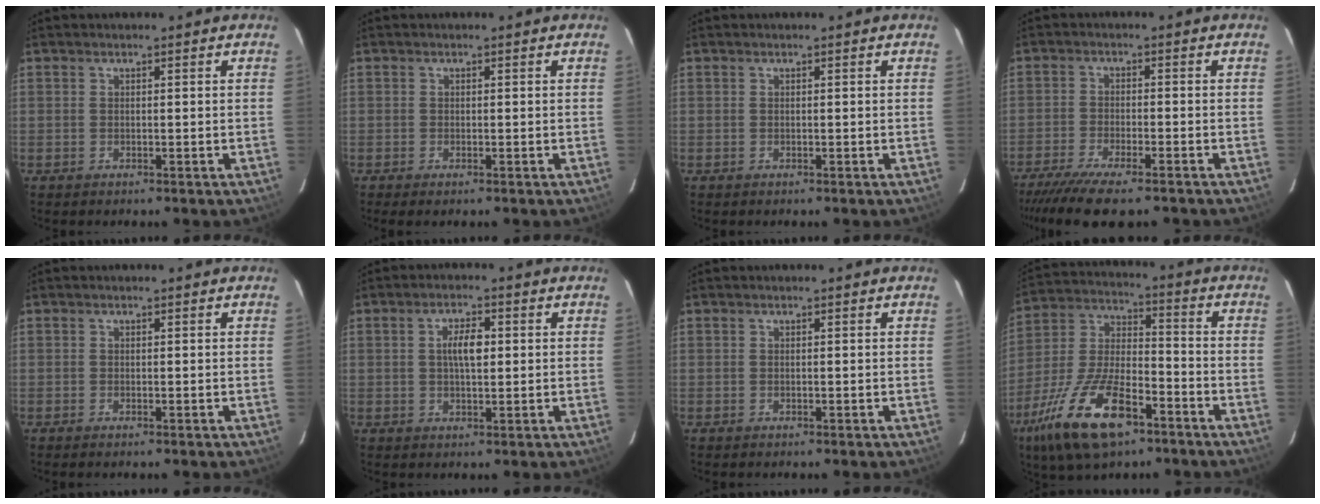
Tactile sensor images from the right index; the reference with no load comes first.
{"total": 0.7, "force": [-0.5, 0.1, 0.5], "torque": [-0.012, -0.001, -0.009]}
{"total": 0.0}
{"total": 11.1, "force": [-9.1, 2.0, 6.1], "torque": [-0.144, -0.037, -0.158]}
{"total": 0.0}
{"total": 4.6, "force": [0.7, 1.9, 4.1], "torque": [-0.073, 0.008, 0.014]}
{"total": 0.0}
{"total": 19.7, "force": [-11.3, 7.8, 14.1], "torque": [-0.297, -0.023, -0.206]}